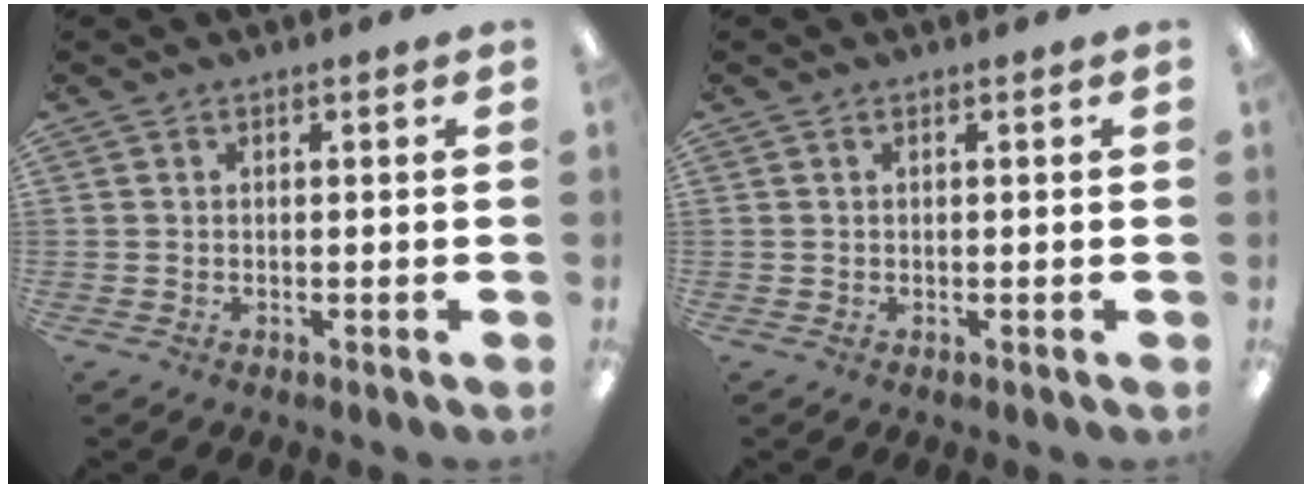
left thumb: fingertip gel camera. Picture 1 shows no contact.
{"total": 0.0}